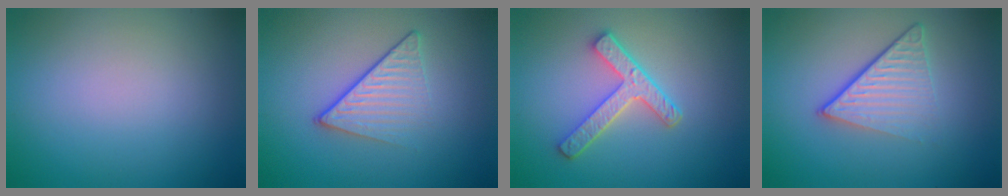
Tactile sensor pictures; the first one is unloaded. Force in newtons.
{"total": 4.2, "press": 2.7, "slide": 3.2}
{"total": 3.4, "press": 3.0, "slide": 1.6}
{"total": 4.9, "press": 2.9, "slide": 3.9}